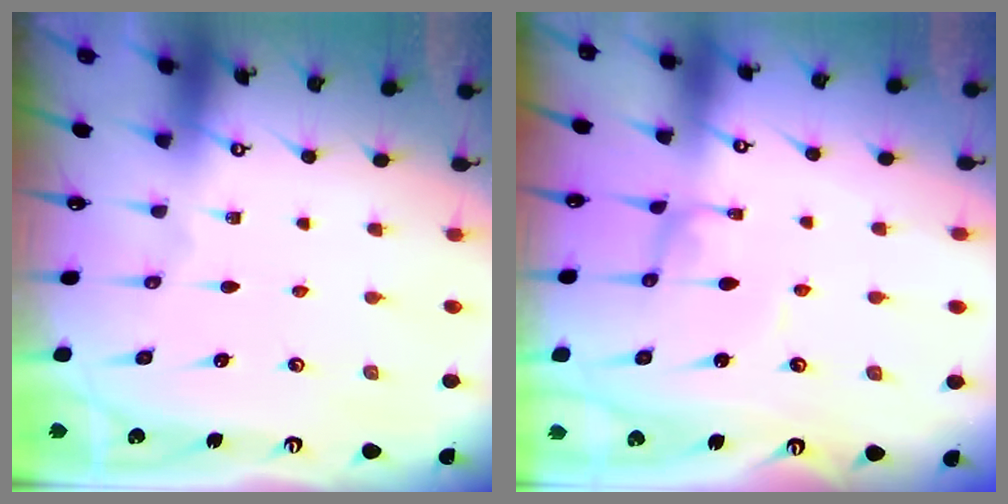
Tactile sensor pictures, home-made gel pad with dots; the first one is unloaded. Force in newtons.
{"total": 1.9, "press": 1.9, "slide": 0.0}